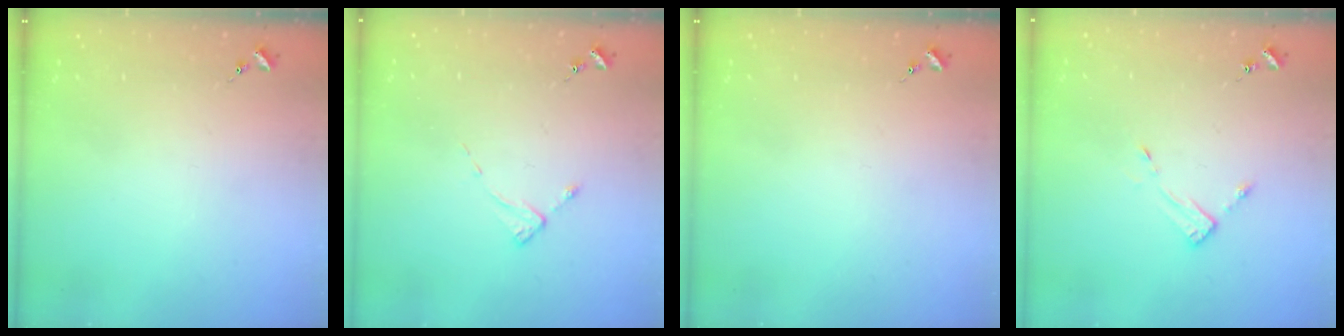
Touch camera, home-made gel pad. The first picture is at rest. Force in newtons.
{"total": 2.6, "press": 2.6, "slide": 0.2}
{"total": 0.0}
{"total": 3.5, "press": 3.5, "slide": 0.3}